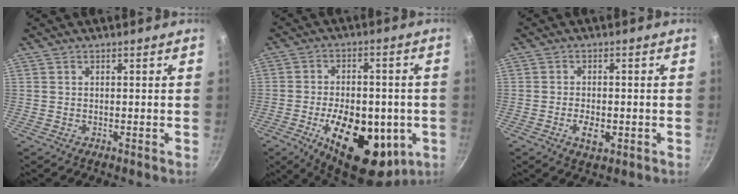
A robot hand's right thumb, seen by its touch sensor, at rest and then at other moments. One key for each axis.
{"total": 20.9, "fx": -5.7, "fy": 11.6, "fz": 16.4, "tx": -0.224, "ty": 0.008, "tz": -0.071}
{"total": 4.3, "fx": -1.4, "fy": 2.3, "fz": 3.4, "tx": -0.059, "ty": 0.006, "tz": -0.021}